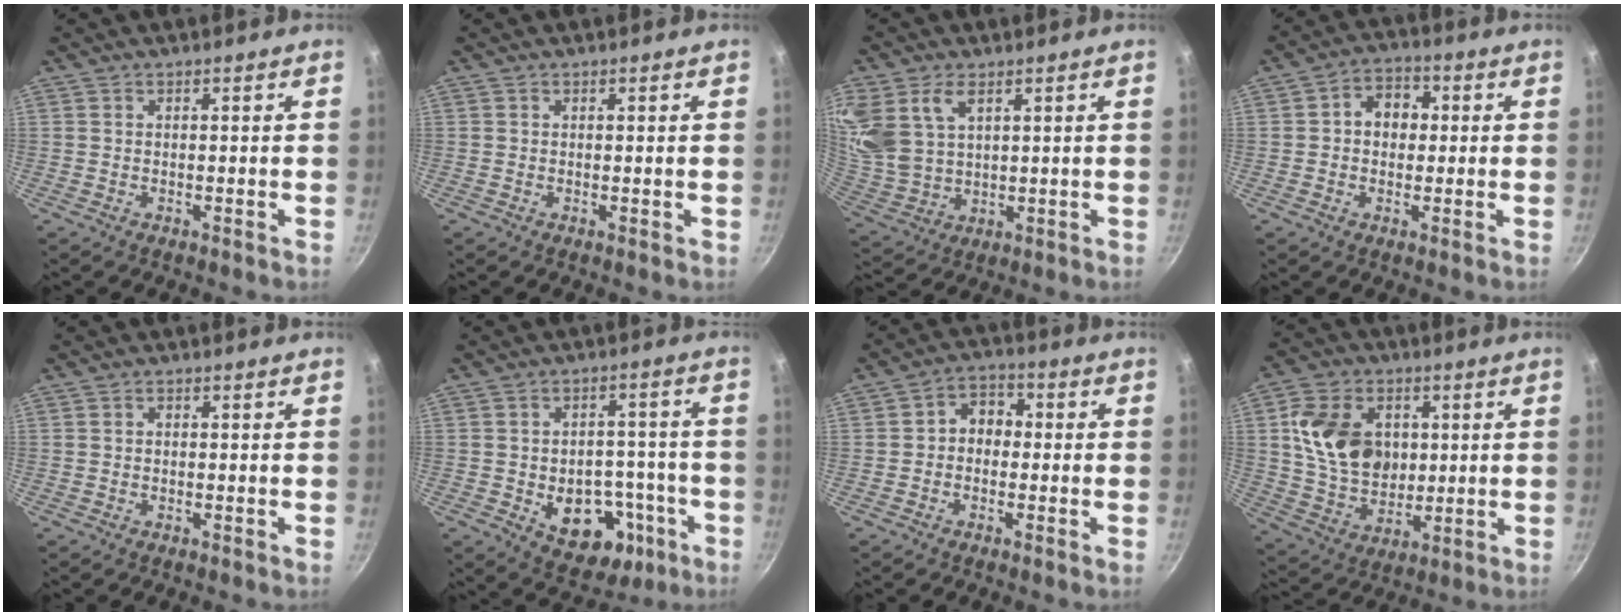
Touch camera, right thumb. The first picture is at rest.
{"total": 0.0}
{"total": 13.9, "force": [6.3, 9.1, 8.4], "torque": [-0.181, -0.014, 0.141]}
{"total": 6.0, "force": [0.4, 4.9, 3.5], "torque": [-0.017, 0.015, -0.006]}
{"total": 0.8, "force": [0.1, 0.7, 0.5], "torque": [-0.008, 0.007, 0.001]}
{"total": 13.9, "force": [-4.8, 9.8, 8.7], "torque": [-0.077, 0.028, -0.052]}
{"total": 5.4, "force": [-0.3, 4.4, 3.2], "torque": [-0.017, 0.019, -0.020]}
{"total": 16.1, "force": [3.0, 12.2, 10.0], "torque": [-0.156, -0.004, 0.058]}